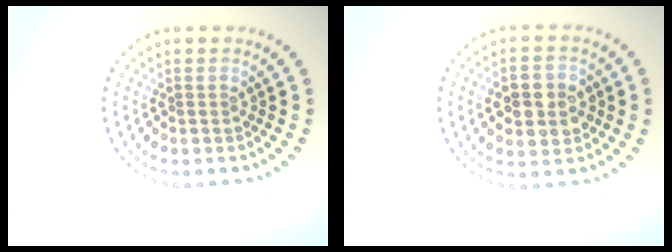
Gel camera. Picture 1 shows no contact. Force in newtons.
{"total": 4.4, "press": 4.3, "slide": 0.4}